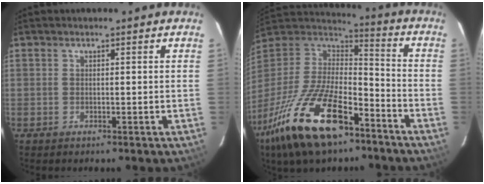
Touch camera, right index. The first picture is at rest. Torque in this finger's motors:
{"motor_torque": [1.43, -0.71, 1.06, 0.21]}